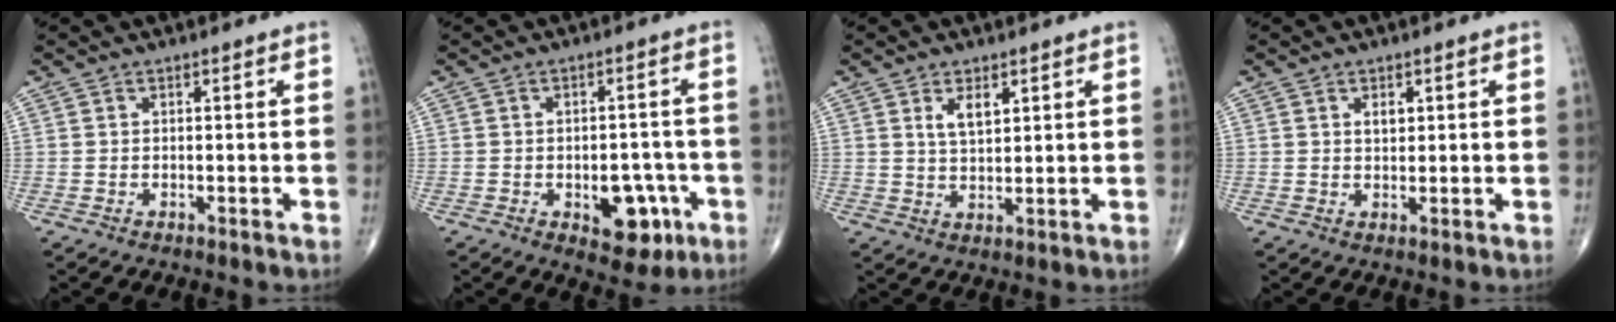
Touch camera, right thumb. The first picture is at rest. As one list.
[{"total": 8.7, "force": [-3.3, 5.0, 6.4], "torque": [-0.050, 0.019, -0.033]}, {"total": 4.3, "force": [2.1, 2.1, 3.2], "torque": [-0.047, -0.015, 0.040]}, {"total": 2.2, "force": [0.9, 1.3, 1.5], "torque": [-0.017, -0.004, 0.015]}]